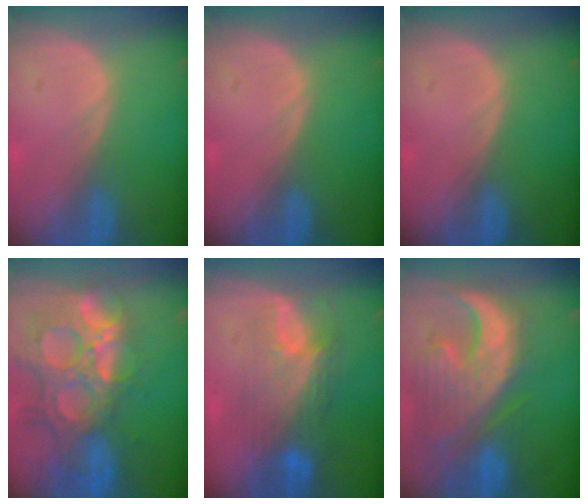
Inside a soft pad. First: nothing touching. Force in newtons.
{"total": 0.0}
{"total": 0.0}
{"total": 14.8, "press": 12.3, "slide": 8.3}
{"total": 7.9, "press": 7.7, "slide": 1.9}
{"total": 13.2, "press": 11.4, "slide": 6.8}